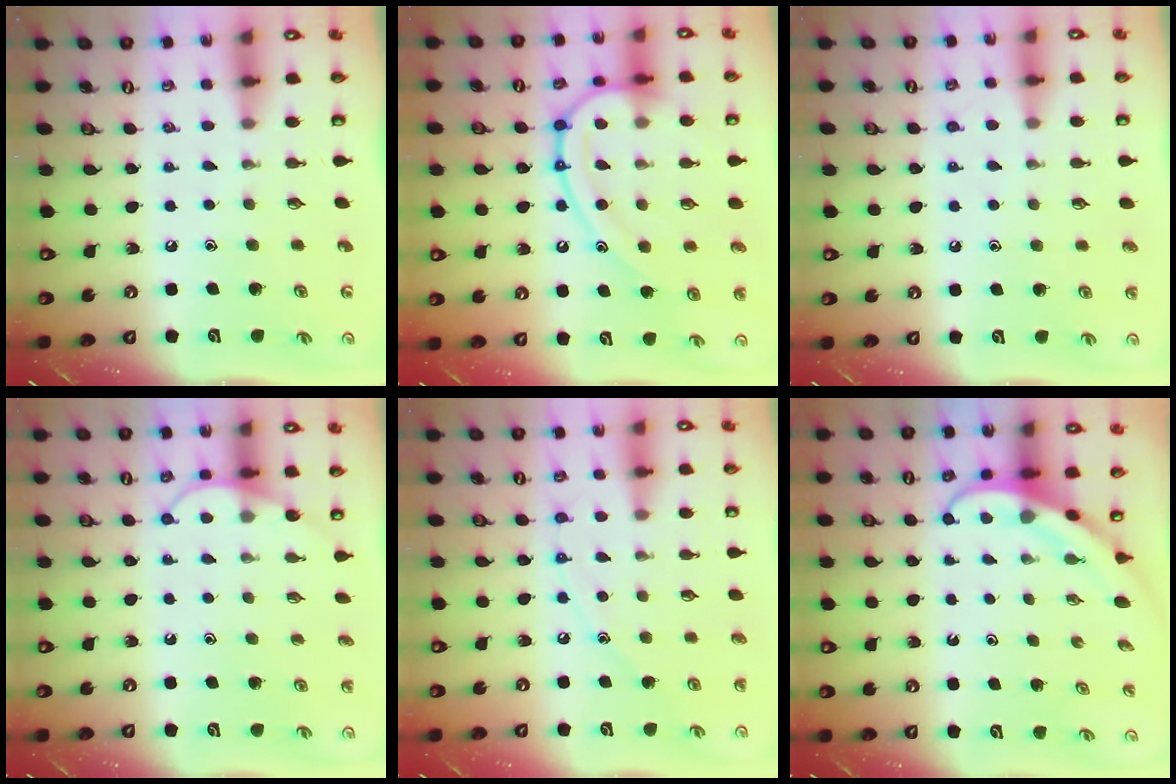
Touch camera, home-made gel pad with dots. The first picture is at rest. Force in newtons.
{"total": 17.3, "press": 17.2, "slide": 1.9}
{"total": 5.9, "press": 5.8, "slide": 0.6}
{"total": 7.4, "press": 7.4, "slide": 0.5}
{"total": 8.0, "press": 7.9, "slide": 0.6}
{"total": 3.9, "press": 3.9, "slide": 0.3}